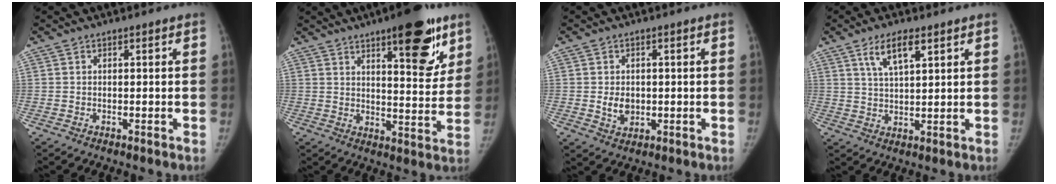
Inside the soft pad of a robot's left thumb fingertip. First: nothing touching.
{"total": 15.9, "force": [9.0, 5.2, 12.0], "torque": [-0.121, -0.044, 0.125]}
{"total": 4.0, "force": [-0.3, 3.1, 2.5], "torque": [-0.028, -0.003, 0.004]}
{"total": 6.6, "force": [3.6, 2.3, 5.0], "torque": [-0.084, -0.013, 0.068]}